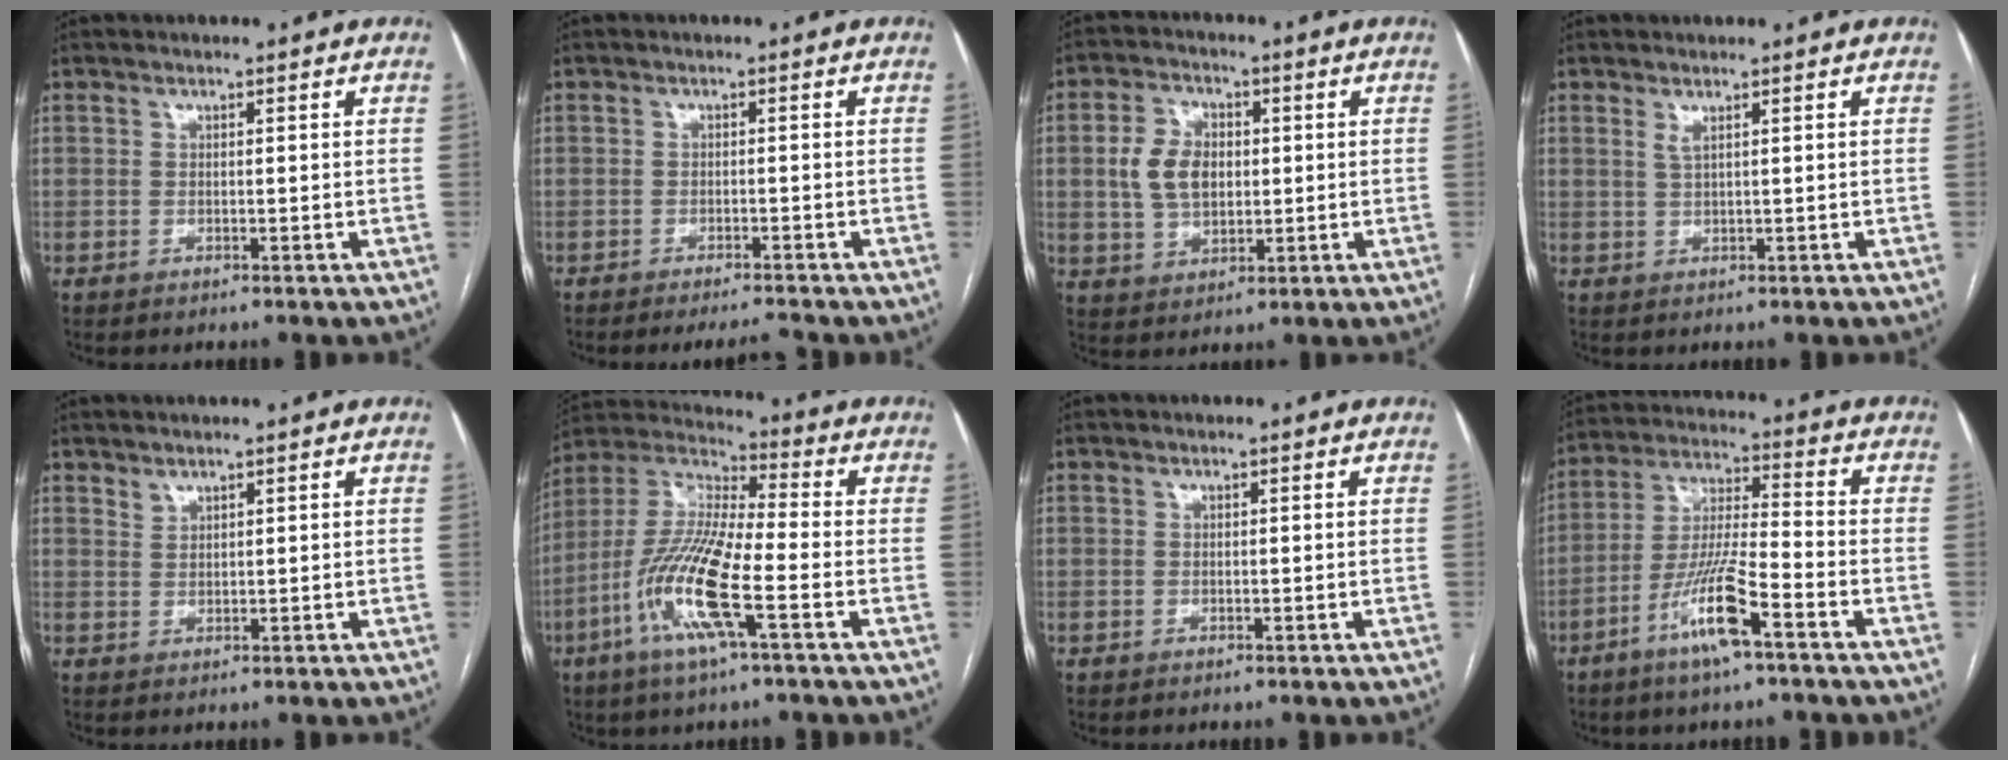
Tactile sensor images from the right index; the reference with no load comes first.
{"total": 2.8, "force": [-2.7, -0.5, 0.6], "torque": [-0.011, -0.013, -0.040]}
{"total": 8.0, "force": [0.8, 5.5, 5.7], "torque": [-0.122, 0.017, 0.023]}
{"total": 1.2, "force": [0.8, 0.1, 1.0], "torque": [-0.027, -0.002, 0.017]}
{"total": 1.3, "force": [1.2, 0.3, 0.2], "torque": [-0.002, -0.001, 0.025]}
{"total": 14.9, "force": [-5.4, 1.9, 13.7], "torque": [-0.290, -0.007, -0.111]}
{"total": 0.0}
{"total": 12.5, "force": [-6.7, 0.4, 10.5], "torque": [-0.213, -0.011, -0.133]}